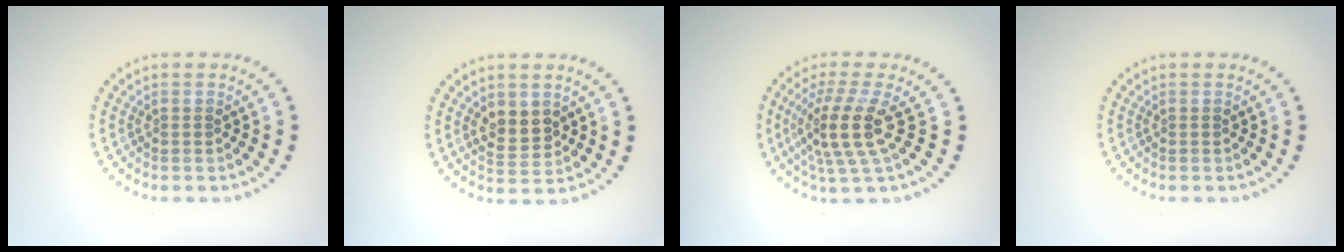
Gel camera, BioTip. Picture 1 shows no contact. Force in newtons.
{"total": 2.4, "press": 2.3, "slide": 0.7}
{"total": 4.4, "press": 3.2, "slide": 2.9}
{"total": 0.0}